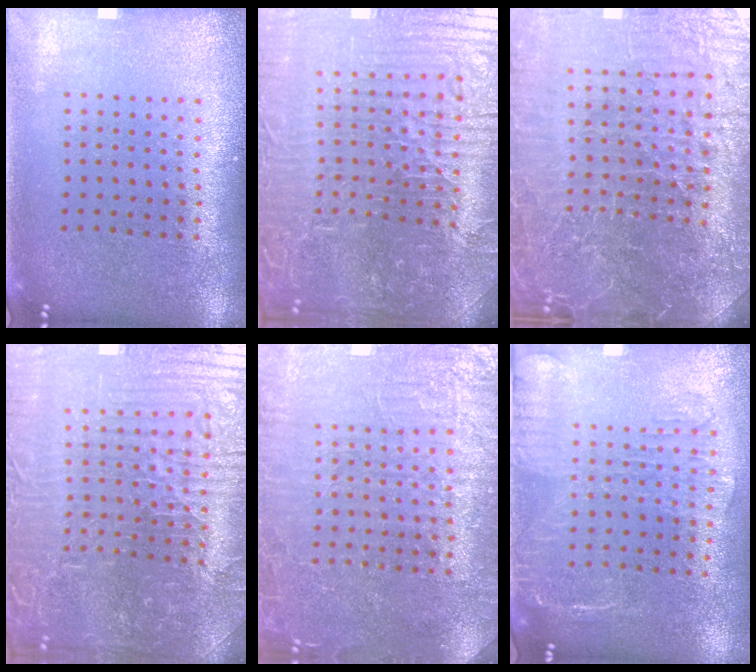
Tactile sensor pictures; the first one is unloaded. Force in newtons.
{"total": 6.3, "press": 5.8, "slide": 2.2}
{"total": 6.2, "press": 5.7, "slide": 2.6}
{"total": 5.9, "press": 5.6, "slide": 1.9}
{"total": 4.1, "press": 4.0, "slide": 0.6}
{"total": 1.9, "press": 1.6, "slide": 1.1}